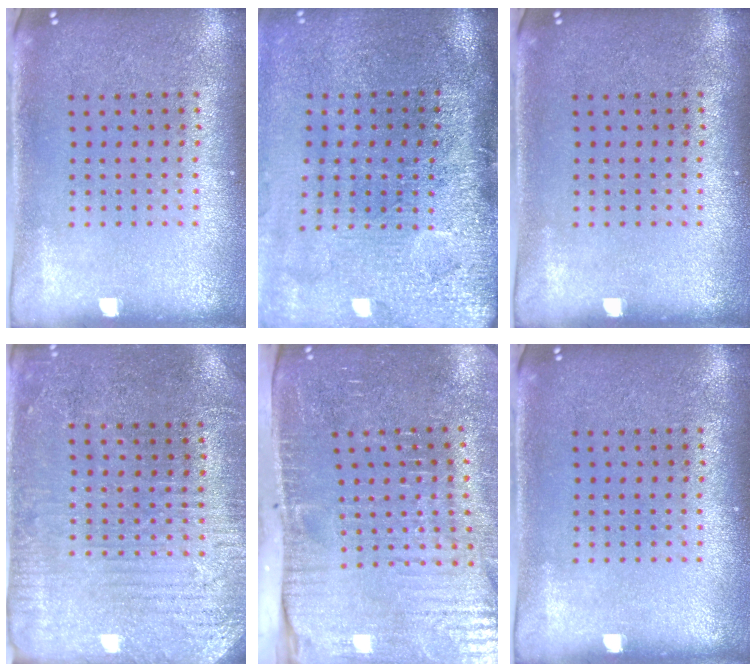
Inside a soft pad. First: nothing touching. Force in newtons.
{"total": 4.7, "press": 3.7, "slide": 2.9}
{"total": 0.0}
{"total": 2.9, "press": 2.8, "slide": 0.6}
{"total": 4.8, "press": 4.3, "slide": 2.1}
{"total": 0.0}